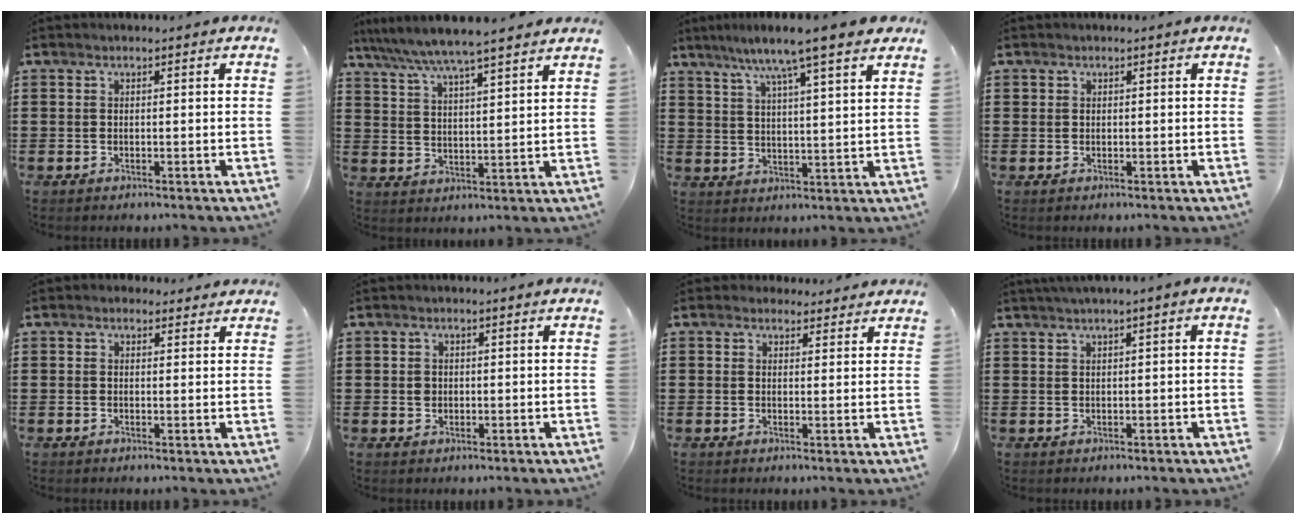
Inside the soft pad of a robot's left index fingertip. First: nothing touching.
{"total": 5.9, "force": [5.3, -0.5, 2.6], "torque": [-0.070, -0.028, 0.089]}
{"total": 7.7, "force": [6.2, -0.5, 4.6], "torque": [-0.109, -0.024, 0.104]}
{"total": 0.5, "force": [0.2, 0.5, 0.1], "torque": [-0.004, 0.004, 0.004]}
{"total": 1.4, "force": [1.1, 0.8, 0.3], "torque": [-0.002, 0.002, 0.019]}
{"total": 1.2, "force": [0.2, 1.1, 0.6], "torque": [-0.014, 0.006, 0.003]}
{"total": 2.2, "force": [2.0, 1.1, 0.2], "torque": [-0.003, -0.002, 0.036]}
{"total": 1.3, "force": [0.3, -0.2, 1.2], "torque": [-0.019, -0.005, 0.007]}